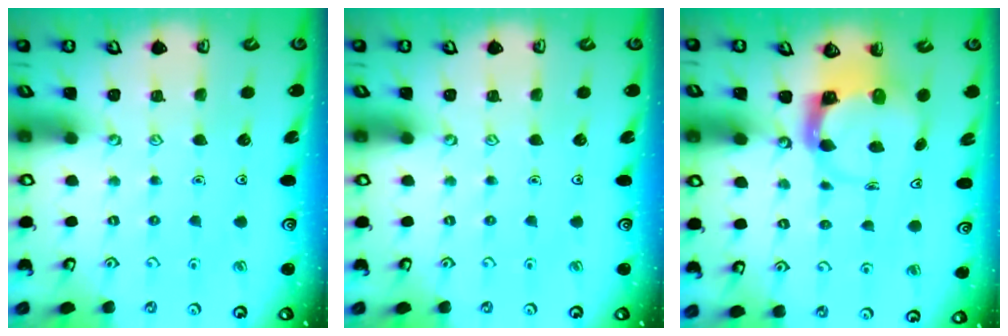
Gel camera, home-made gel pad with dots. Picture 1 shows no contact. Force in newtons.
{"total": 0.0}
{"total": 3.8, "press": 3.7, "slide": 0.5}